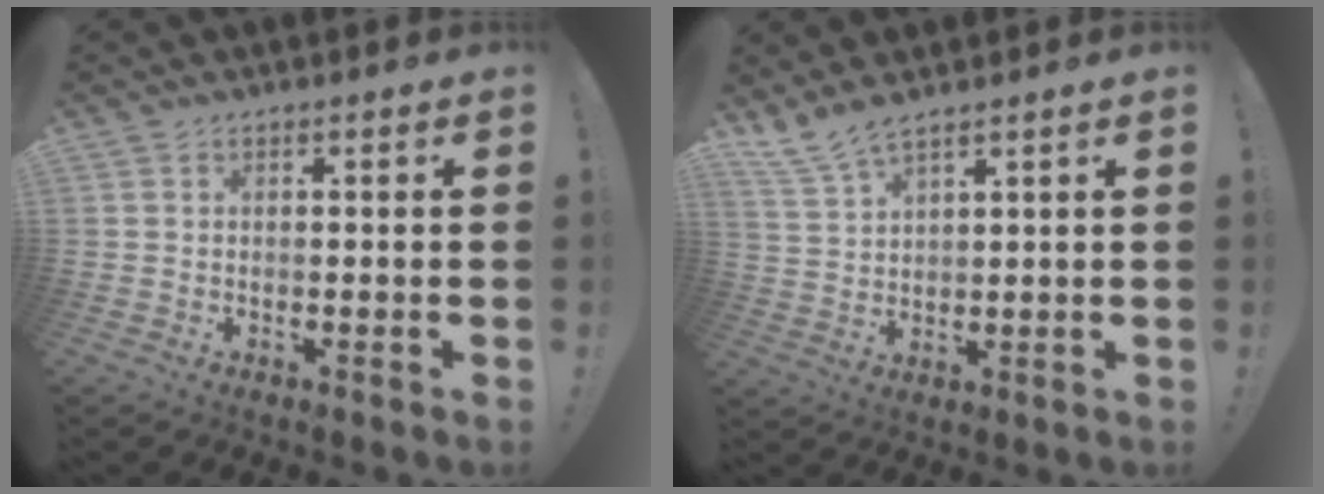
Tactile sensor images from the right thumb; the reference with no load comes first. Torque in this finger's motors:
{"motor_torque": [-0.01, 0.02, 0.07, 0.05, 0.00]}